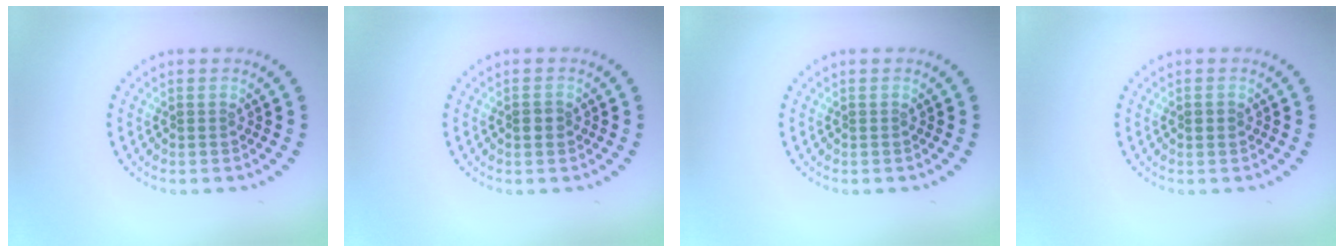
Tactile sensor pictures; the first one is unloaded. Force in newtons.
{"total": 1.4, "press": 1.4, "slide": 0.2}
{"total": 0.0}
{"total": 0.9, "press": 0.9, "slide": 0.0}